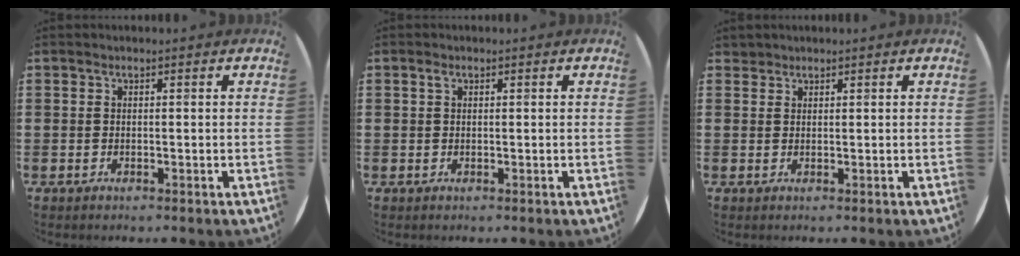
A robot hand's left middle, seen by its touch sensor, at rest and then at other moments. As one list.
[{"total": 0.8, "force": [0.3, 0.6, 0.4], "torque": [-0.002, 0.000, 0.005]}, {"total": 1.0, "force": [1.0, 0.3, -0.1], "torque": [0.000, 0.001, 0.019]}]